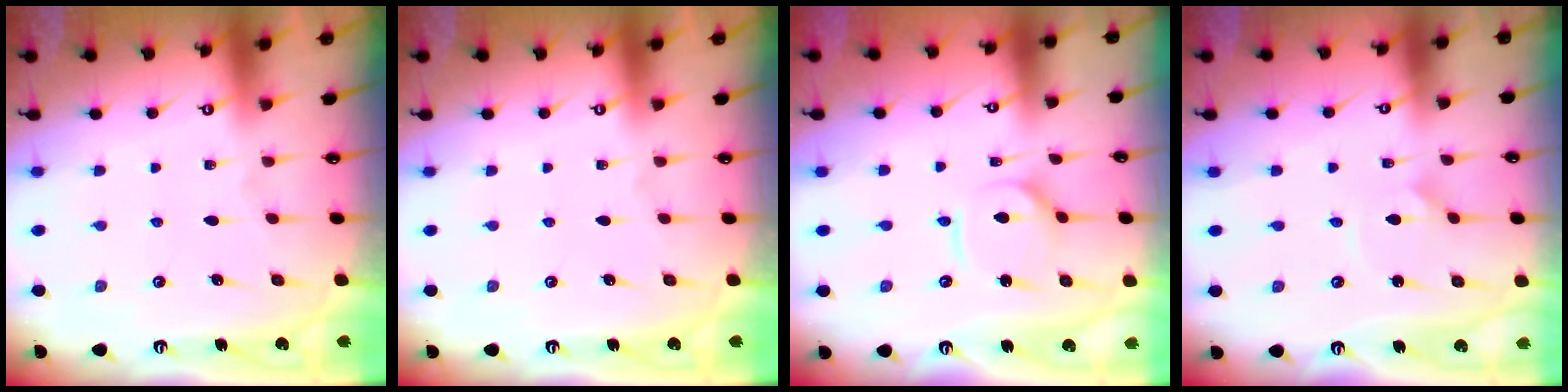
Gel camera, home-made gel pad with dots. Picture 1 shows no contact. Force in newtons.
{"total": 0.0}
{"total": 5.0, "press": 4.9, "slide": 0.5}
{"total": 1.8, "press": 1.8, "slide": 0.1}